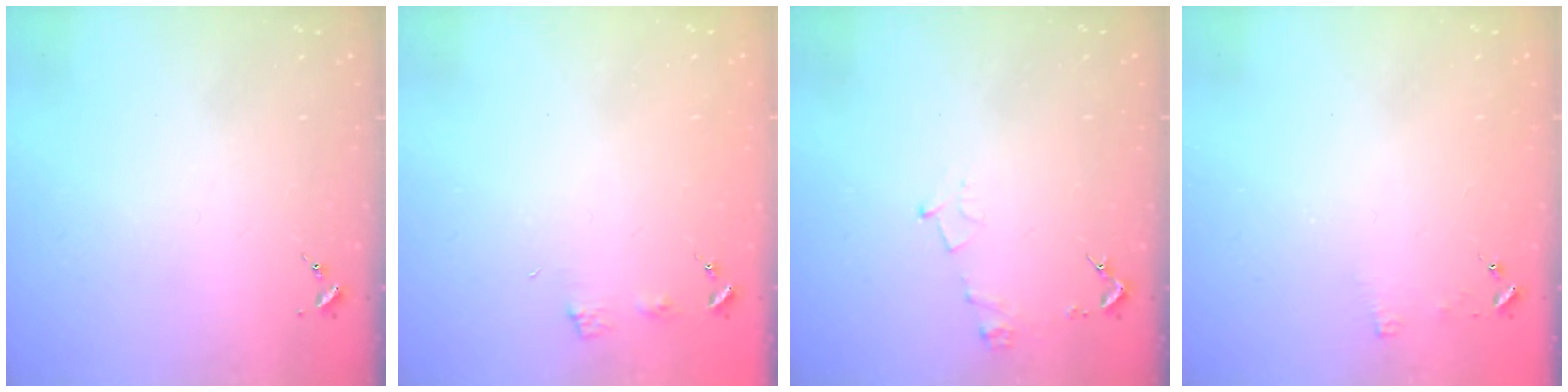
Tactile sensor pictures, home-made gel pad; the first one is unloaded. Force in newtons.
{"total": 3.9, "press": 3.9, "slide": 0.4}
{"total": 6.2, "press": 6.2, "slide": 0.7}
{"total": 3.4, "press": 3.3, "slide": 0.3}